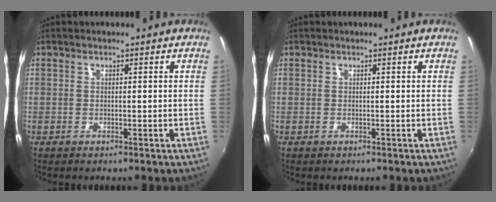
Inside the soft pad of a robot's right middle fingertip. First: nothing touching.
{"total": 0.0}